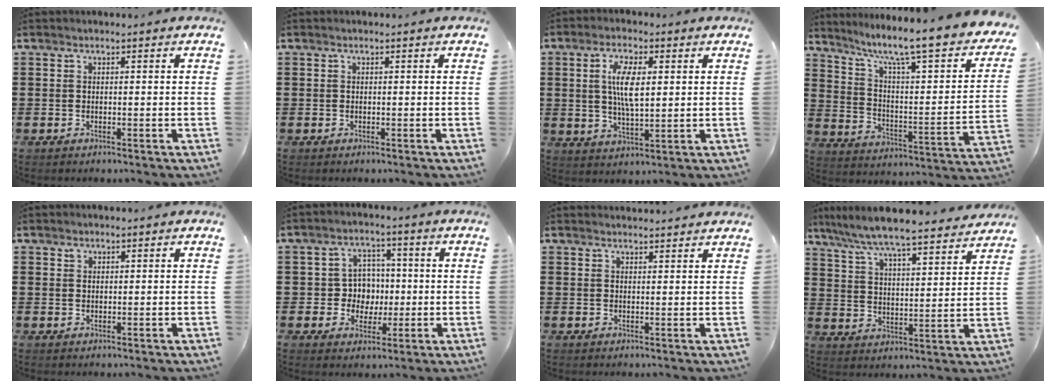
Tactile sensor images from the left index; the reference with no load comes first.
{"total": 0.0}
{"total": 7.2, "force": [1.7, 2.7, 6.4], "torque": [-0.131, 0.009, 0.029]}
{"total": 8.1, "force": [6.1, 0.6, 5.3], "torque": [-0.114, -0.056, 0.089]}
{"total": 0.9, "force": [0.7, 0.5, 0.1], "torque": [-0.005, 0.001, 0.015]}
{"total": 5.5, "force": [-0.2, 5.1, 2.0], "torque": [-0.051, 0.012, -0.007]}
{"total": 1.8, "force": [1.8, 0.0, 0.1], "torque": [-0.007, -0.001, 0.035]}
{"total": 6.2, "force": [5.9, -0.3, 2.0], "torque": [-0.067, -0.044, 0.097]}